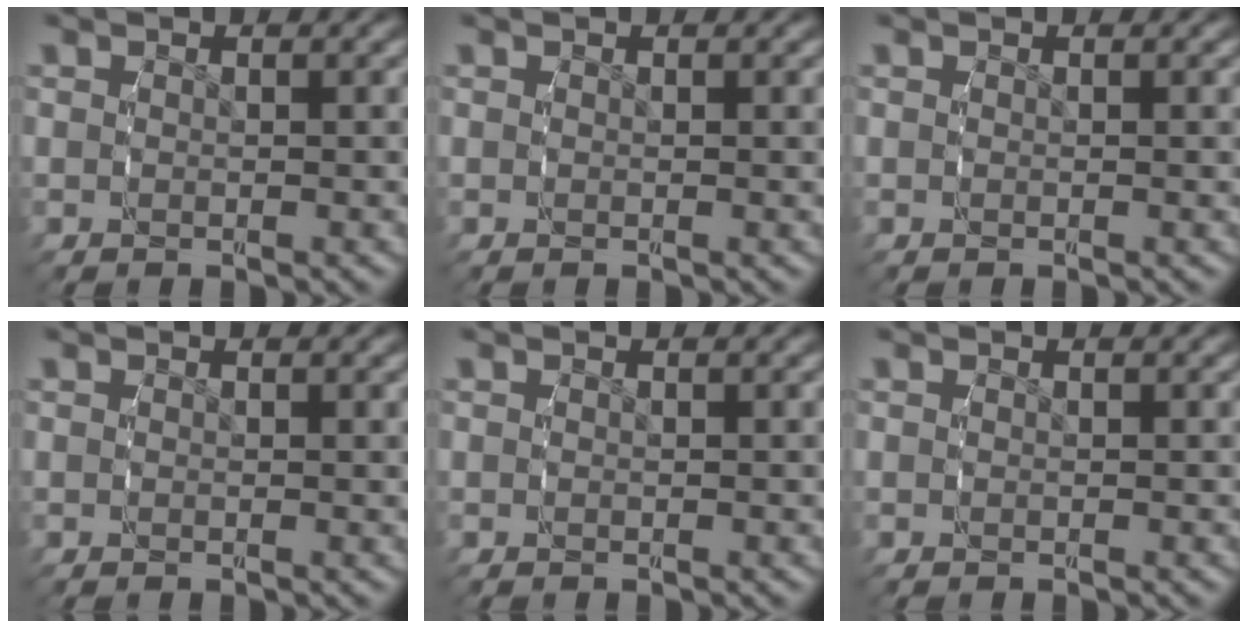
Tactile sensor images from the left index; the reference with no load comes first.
{"total": 0.0}
{"total": 0.0}
{"total": 0.0}
{"total": 0.0}
{"total": 0.0}